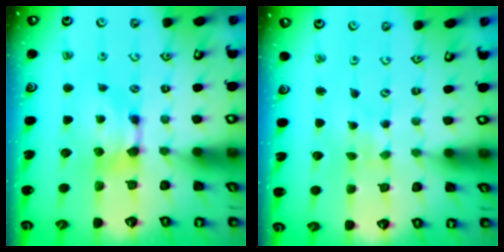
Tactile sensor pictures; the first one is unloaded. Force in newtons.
{"total": 5.2, "press": 5.2, "slide": 0.2}